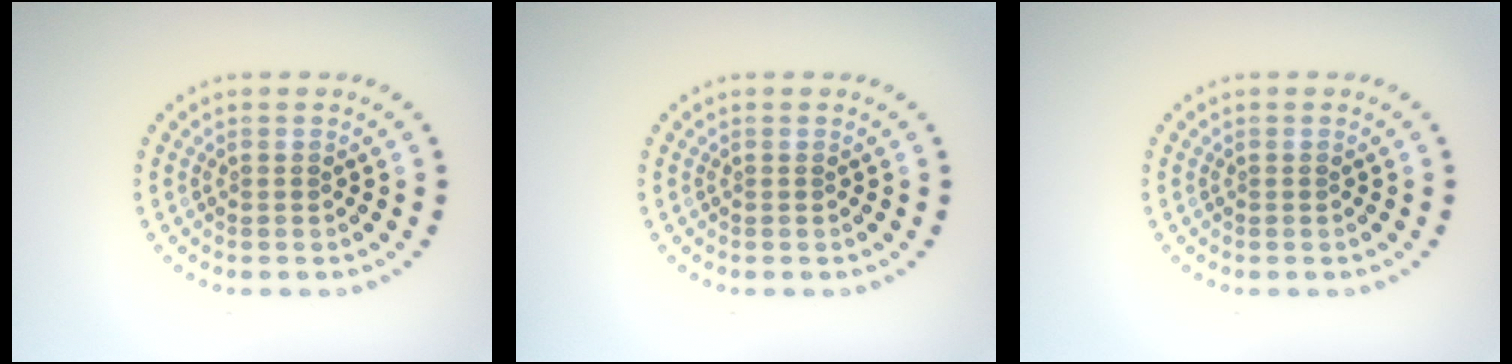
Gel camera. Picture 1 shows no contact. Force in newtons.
{"total": 0.0}
{"total": 0.0}